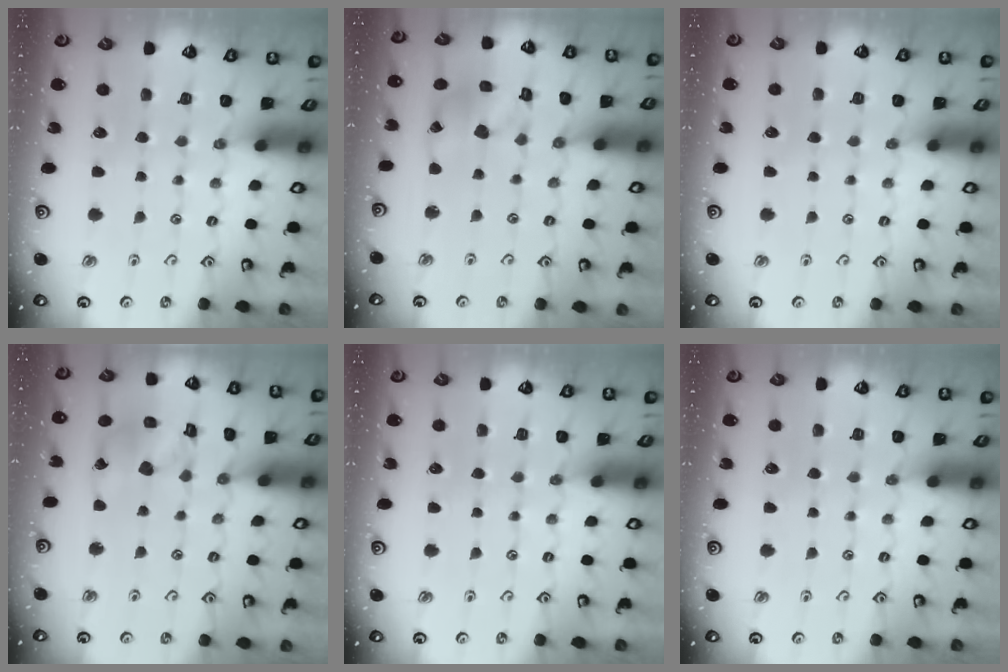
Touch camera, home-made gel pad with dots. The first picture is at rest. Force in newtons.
{"total": 8.9, "press": 8.8, "slide": 1.0}
{"total": 0.0}
{"total": 11.3, "press": 11.2, "slide": 1.4}
{"total": 0.0}
{"total": 0.0}